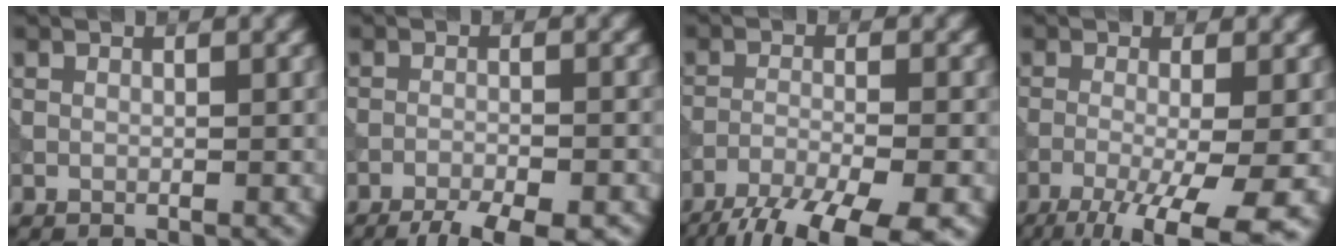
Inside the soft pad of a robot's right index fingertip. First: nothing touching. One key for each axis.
{"total": 8.0, "fx": -6.8, "fy": 1.9, "fz": 3.9, "tx": -0.056, "ty": -0.014, "tz": -0.092}
{"total": 11.0, "fx": -8.9, "fy": 2.5, "fz": 6.0, "tx": -0.111, "ty": -0.034, "tz": -0.138}
{"total": 9.0, "fx": -4.5, "fy": 2.3, "fz": 7.5, "tx": -0.117, "ty": -0.016, "tz": -0.072}